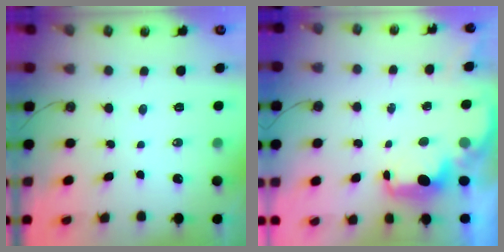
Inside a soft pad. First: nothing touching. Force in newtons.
{"total": 2.0, "press": 1.9, "slide": 0.7}